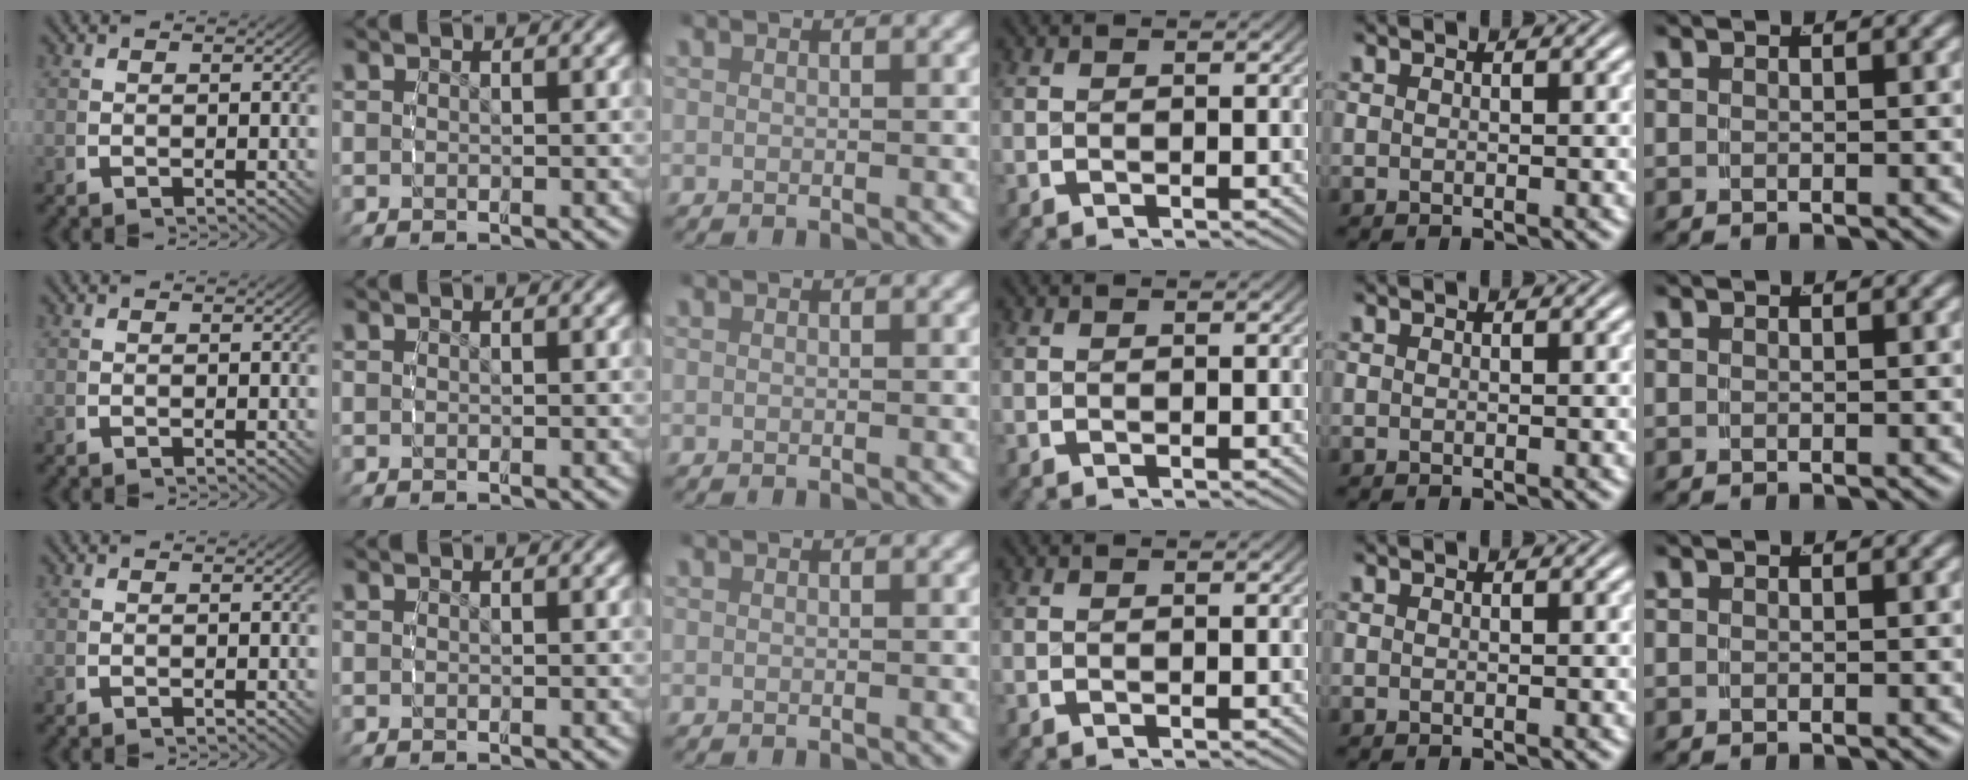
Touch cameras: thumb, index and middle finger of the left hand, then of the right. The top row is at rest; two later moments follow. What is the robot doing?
{"motion": "reach", "object": "coat"}